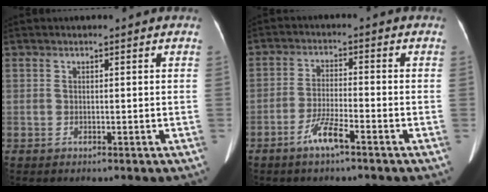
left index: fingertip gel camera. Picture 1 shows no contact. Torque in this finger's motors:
{"motor_torque": [0.55, 0.50, 0.05, 0.10]}